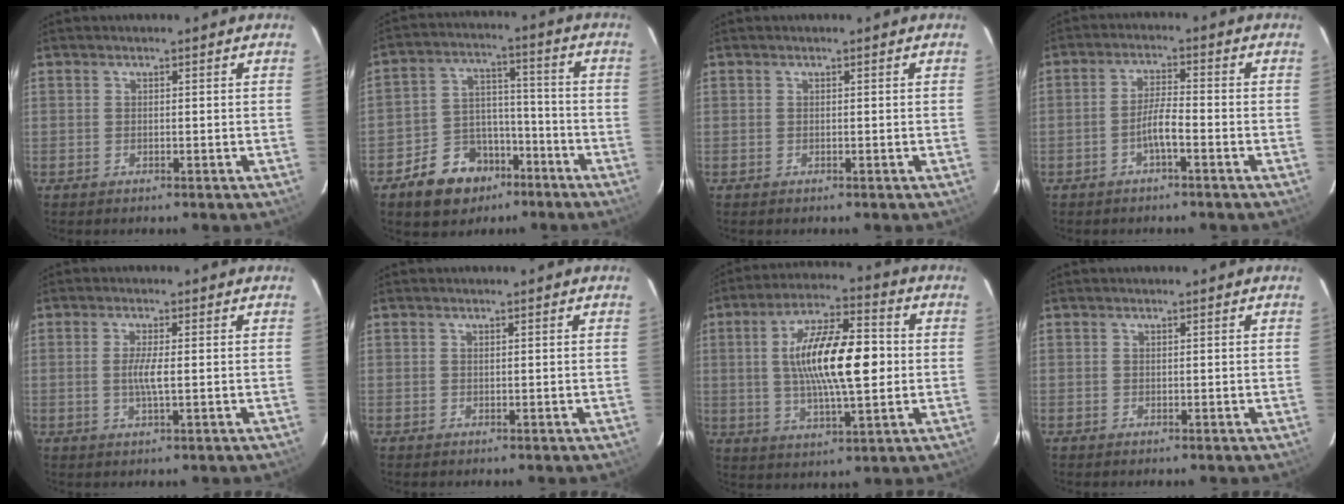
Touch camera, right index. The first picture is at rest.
{"total": 11.8, "force": [-7.4, 8.3, 4.0], "torque": [-0.092, 0.035, -0.104]}
{"total": 0.0}
{"total": 3.9, "force": [-2.2, 0.3, 3.3], "torque": [-0.069, 0.005, -0.040]}
{"total": 3.2, "force": [-0.1, 0.2, 3.2], "torque": [-0.062, -0.004, -0.004]}
{"total": 0.0}
{"total": 16.1, "force": [0.7, 4.7, 15.4], "torque": [-0.272, 0.013, 0.013]}
{"total": 0.0}